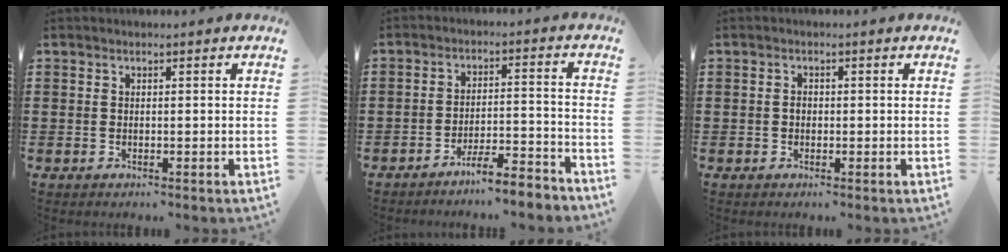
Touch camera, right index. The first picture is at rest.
{"total": 5.4, "force": [-5.0, 0.1, 1.9], "torque": [-0.033, 0.000, -0.097]}
{"total": 1.1, "force": [-0.2, 0.9, 0.7], "torque": [-0.016, 0.004, -0.004]}